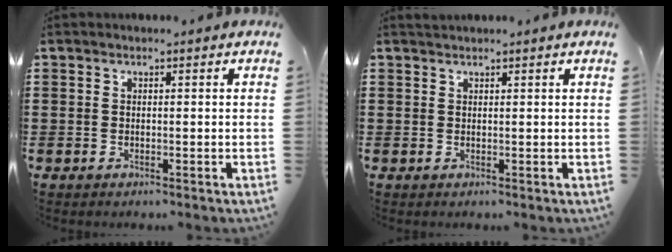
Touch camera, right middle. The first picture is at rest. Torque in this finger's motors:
{"motor_torque": [-0.10, 0.10, -0.07, -0.01]}